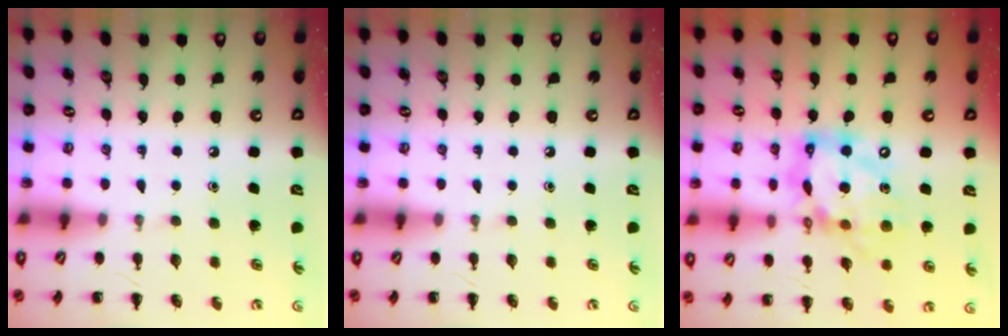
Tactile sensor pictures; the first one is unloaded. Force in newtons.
{"total": 0.0}
{"total": 14.0, "press": 13.6, "slide": 3.6}